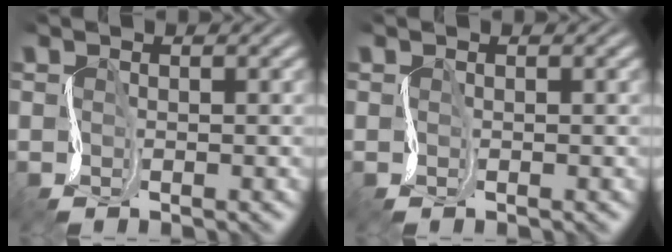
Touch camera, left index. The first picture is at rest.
{"total": 0.0}